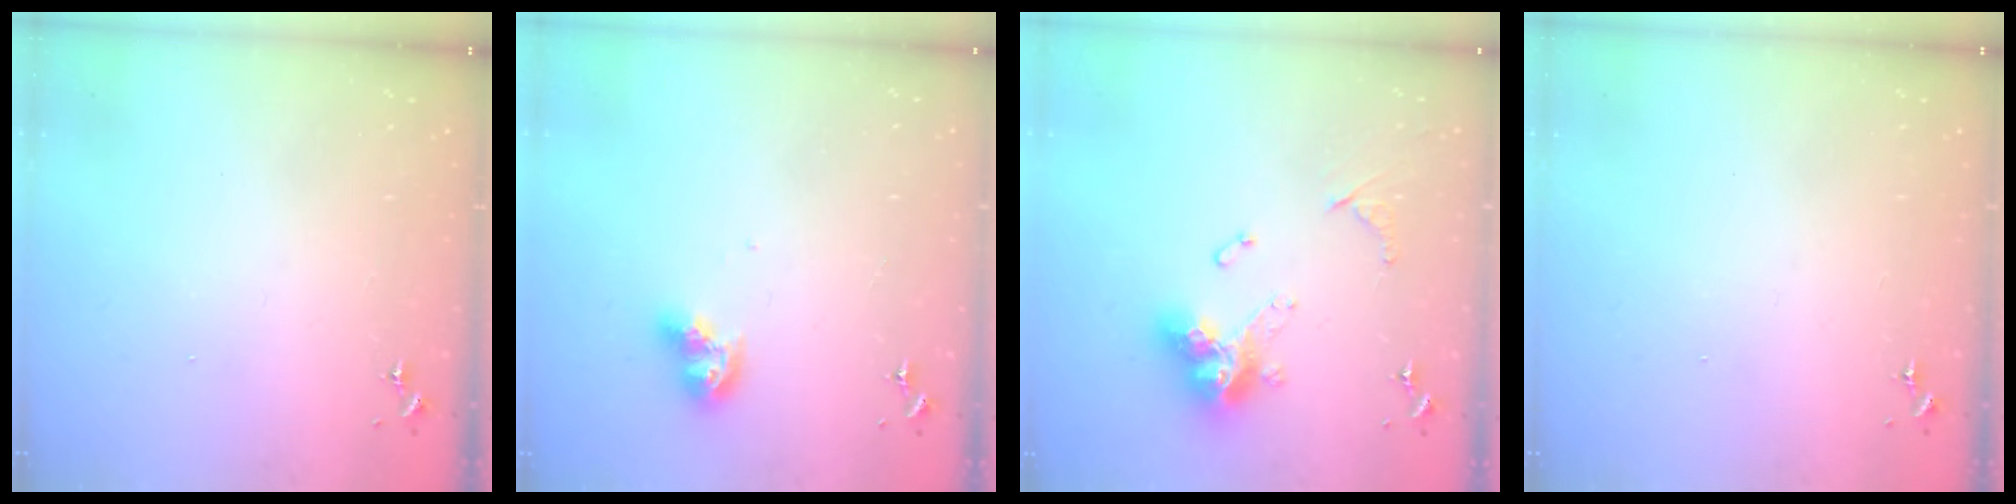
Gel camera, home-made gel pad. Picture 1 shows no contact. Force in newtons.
{"total": 9.4, "press": 9.3, "slide": 0.9}
{"total": 15.3, "press": 15.2, "slide": 1.7}
{"total": 0.0}